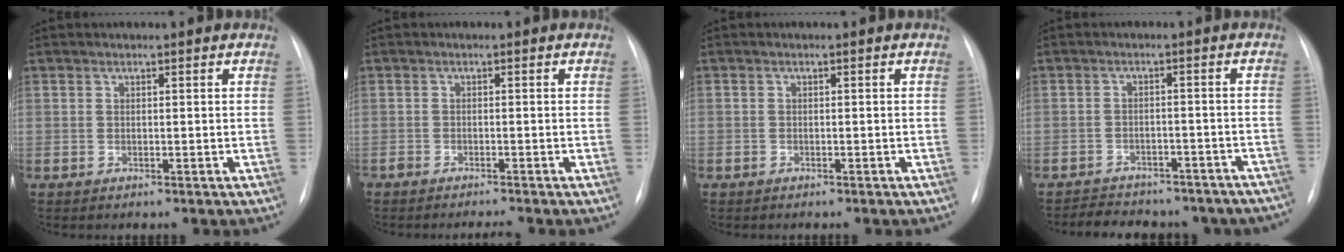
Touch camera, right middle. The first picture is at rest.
{"total": 1.6, "force": [-1.6, -0.2, 0.4], "torque": [-0.008, -0.007, -0.026]}
{"total": 0.7, "force": [-0.5, 0.5, 0.1], "torque": [-0.007, 0.002, -0.007]}
{"total": 18.5, "force": [-16.2, 7.1, 5.5], "torque": [-0.106, 0.014, -0.186]}